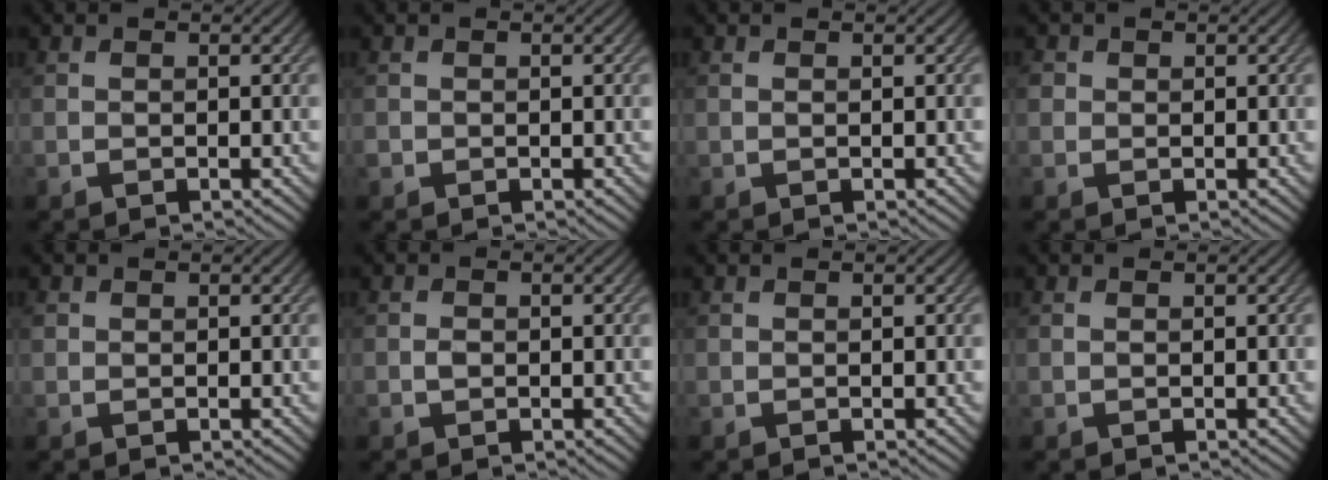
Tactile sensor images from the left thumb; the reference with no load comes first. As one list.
[{"total": 0.8, "force": [-0.4, 0.7, 0.1], "torque": [0.000, -0.002, -0.011]}, {"total": 0.0}, {"total": 1.3, "force": [0.2, 1.3, 0.2], "torque": [0.001, 0.004, -0.008]}, {"total": 0.7, "force": [0.1, 0.7, 0.1], "torque": [0.000, -0.005, -0.003]}, {"total": 0.9, "force": [-0.2, 0.7, 0.5], "torque": [-0.010, 0.002, -0.007]}, {"total": 0.0}, {"total": 0.0}]